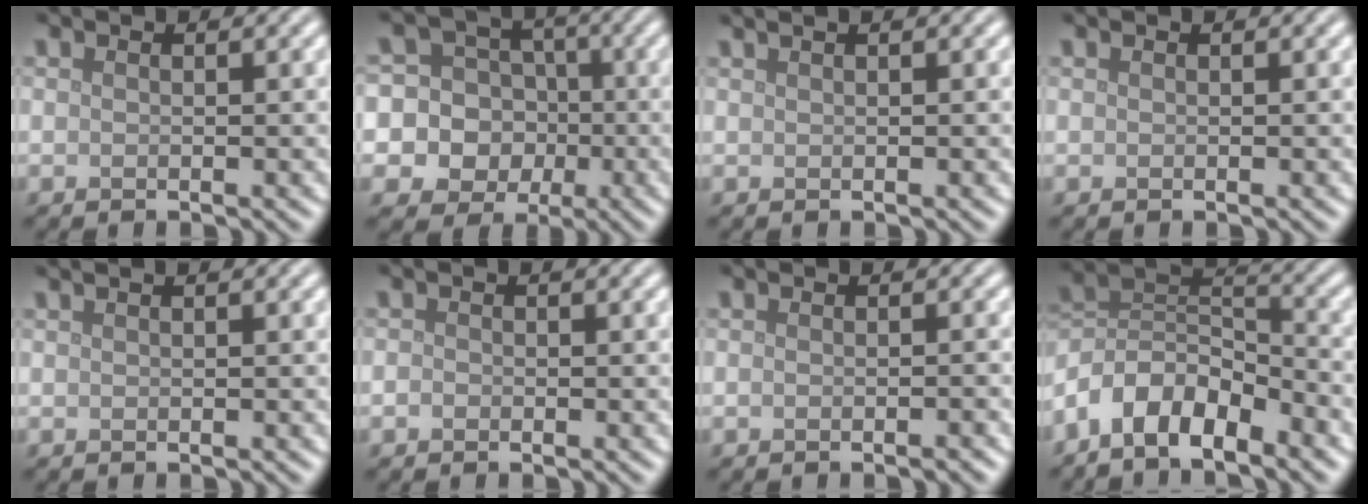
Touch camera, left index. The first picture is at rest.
{"total": 14.7, "force": [-2.0, 14.2, 3.4], "torque": [-0.116, 0.012, -0.057]}
{"total": 1.4, "force": [1.0, 0.5, 0.9], "torque": [-0.011, 0.002, 0.008]}
{"total": 0.0}
{"total": 0.6, "force": [0.5, 0.1, 0.3], "torque": [-0.009, 0.005, 0.007]}
{"total": 0.6, "force": [-0.3, 0.5, 0.2], "torque": [-0.001, -0.002, -0.006]}
{"total": 0.9, "force": [-0.7, 0.1, 0.6], "torque": [-0.008, 0.001, -0.010]}
{"total": 7.5, "force": [-5.0, 3.3, 4.6], "torque": [-0.073, 0.012, -0.101]}